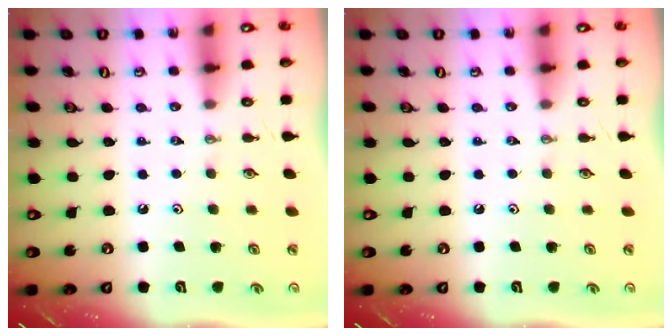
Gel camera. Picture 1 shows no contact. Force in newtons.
{"total": 0.0}